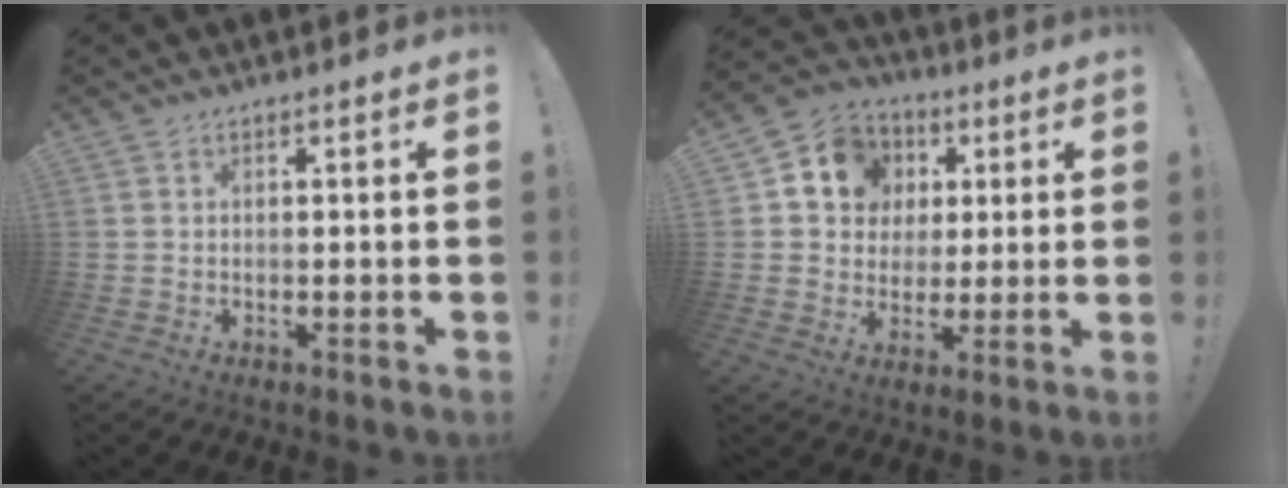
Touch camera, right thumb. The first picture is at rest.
{"total": 11.8, "force": [3.3, 10.5, 4.3], "torque": [-0.058, -0.007, 0.068]}